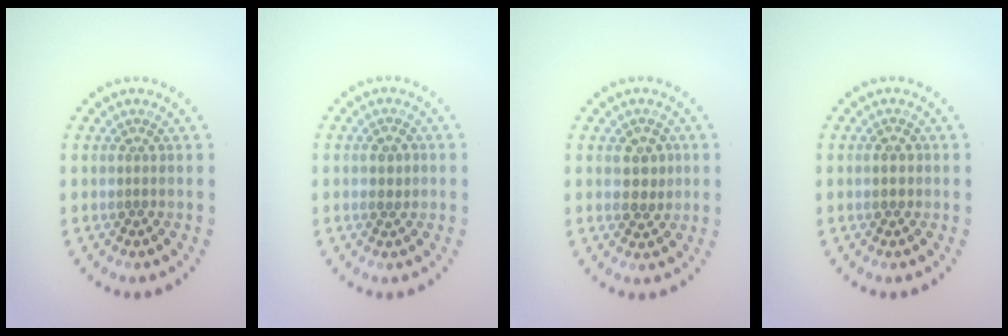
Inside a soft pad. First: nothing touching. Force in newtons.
{"total": 1.2, "press": 1.2, "slide": 0.1}
{"total": 2.4, "press": 2.4, "slide": 0.3}
{"total": 1.9, "press": 1.9, "slide": 0.2}